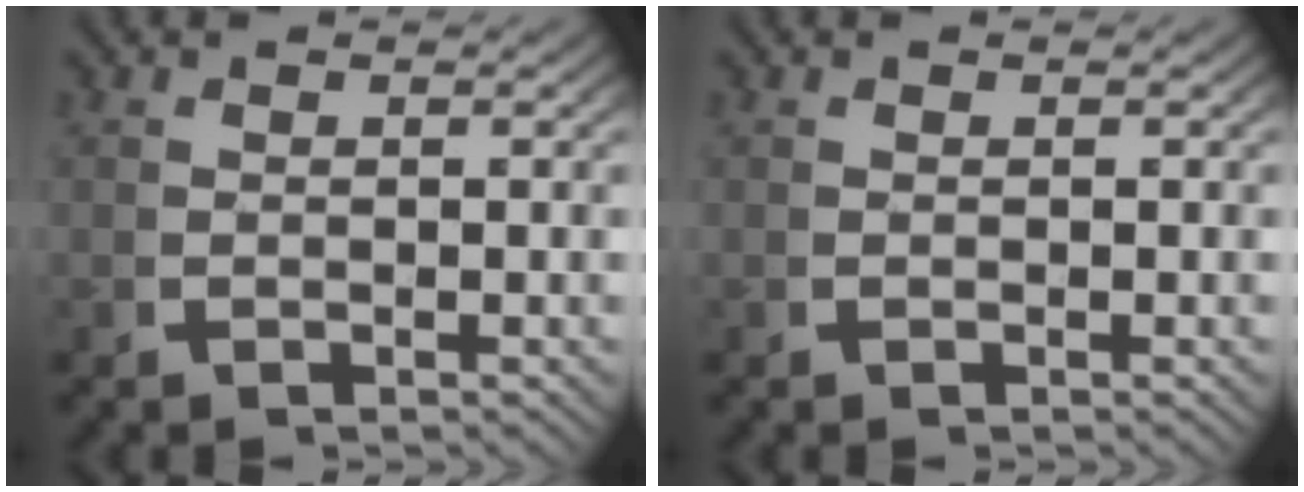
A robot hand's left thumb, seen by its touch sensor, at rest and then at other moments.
{"total": 0.0}